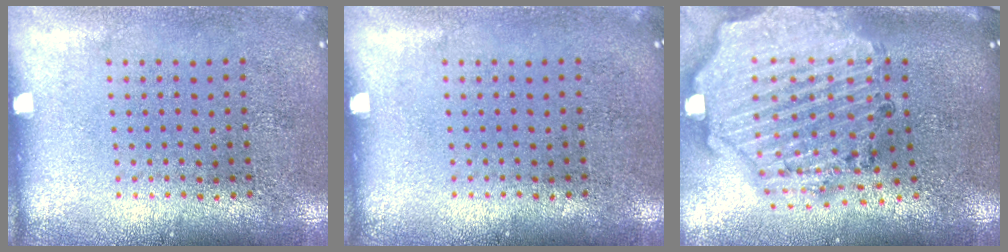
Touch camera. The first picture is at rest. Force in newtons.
{"total": 0.0}
{"total": 2.9, "press": 2.6, "slide": 1.2}